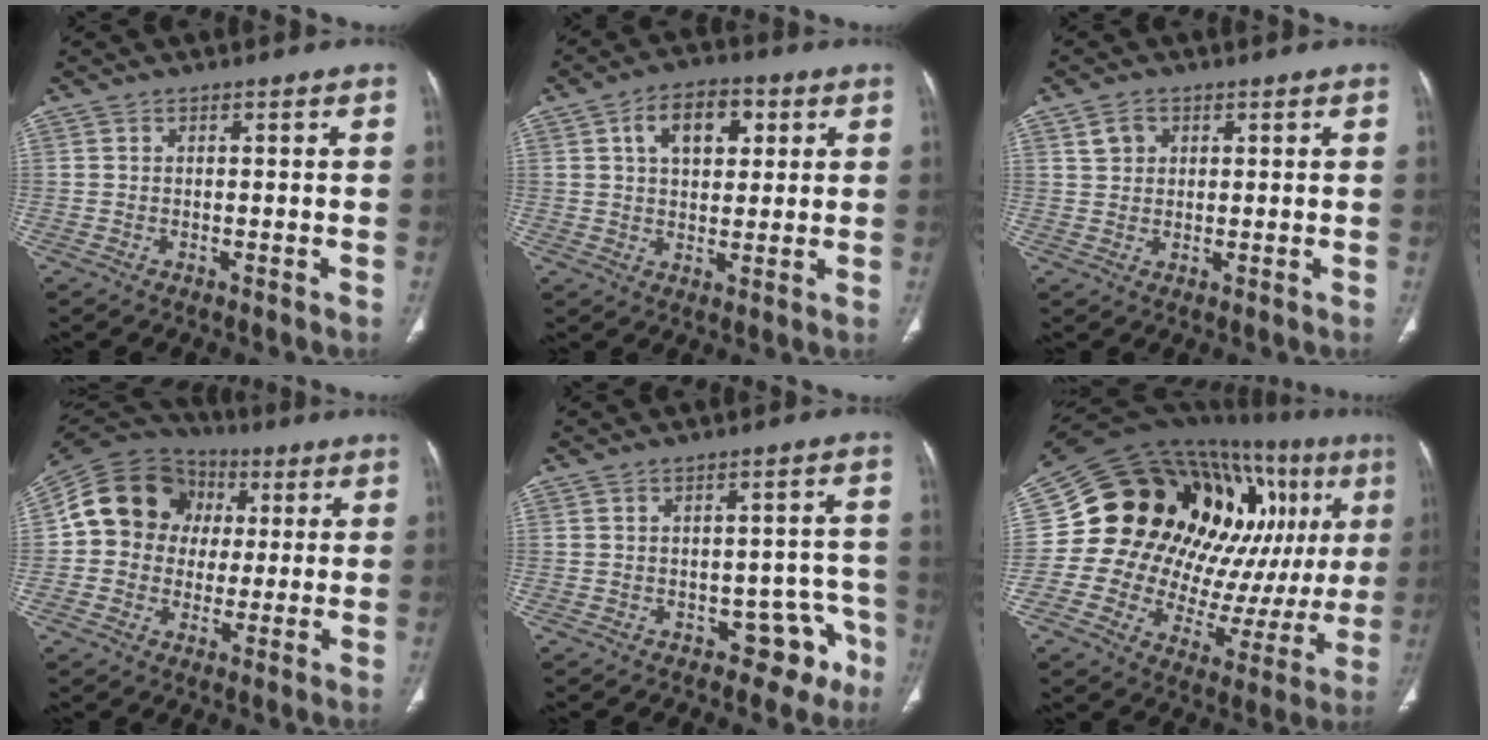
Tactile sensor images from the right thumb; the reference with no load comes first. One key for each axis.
{"total": 9.6, "fx": 3.2, "fy": 5.9, "fz": 6.8, "tx": -0.080, "ty": 0.002, "tz": 0.046}
{"total": 3.0, "fx": 1.4, "fy": 2.4, "fz": 1.2, "tx": -0.013, "ty": -0.002, "tz": 0.029}
{"total": 15.5, "fx": 2.1, "fy": 13.8, "fz": 6.8, "tx": -0.096, "ty": 0.028, "tz": 0.031}
{"total": 6.5, "fx": -3.6, "fy": 4.5, "fz": 3.0, "tx": 0.009, "ty": 0.040, "tz": -0.042}
{"total": 32.1, "fx": 9.6, "fy": 16.7, "fz": 25.7, "tx": -0.341, "ty": 0.028, "tz": 0.157}